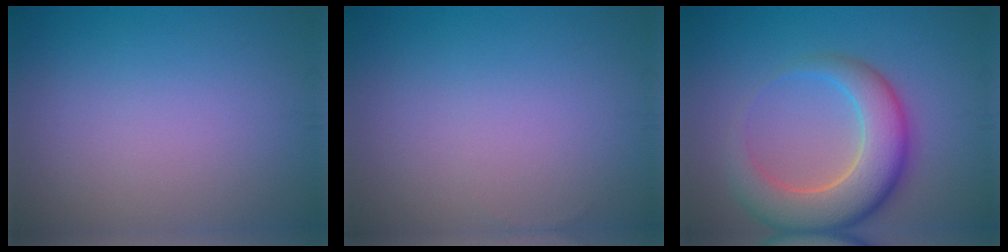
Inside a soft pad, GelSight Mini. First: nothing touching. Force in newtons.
{"total": 0.0}
{"total": 8.0, "press": 8.0, "slide": 0.5}